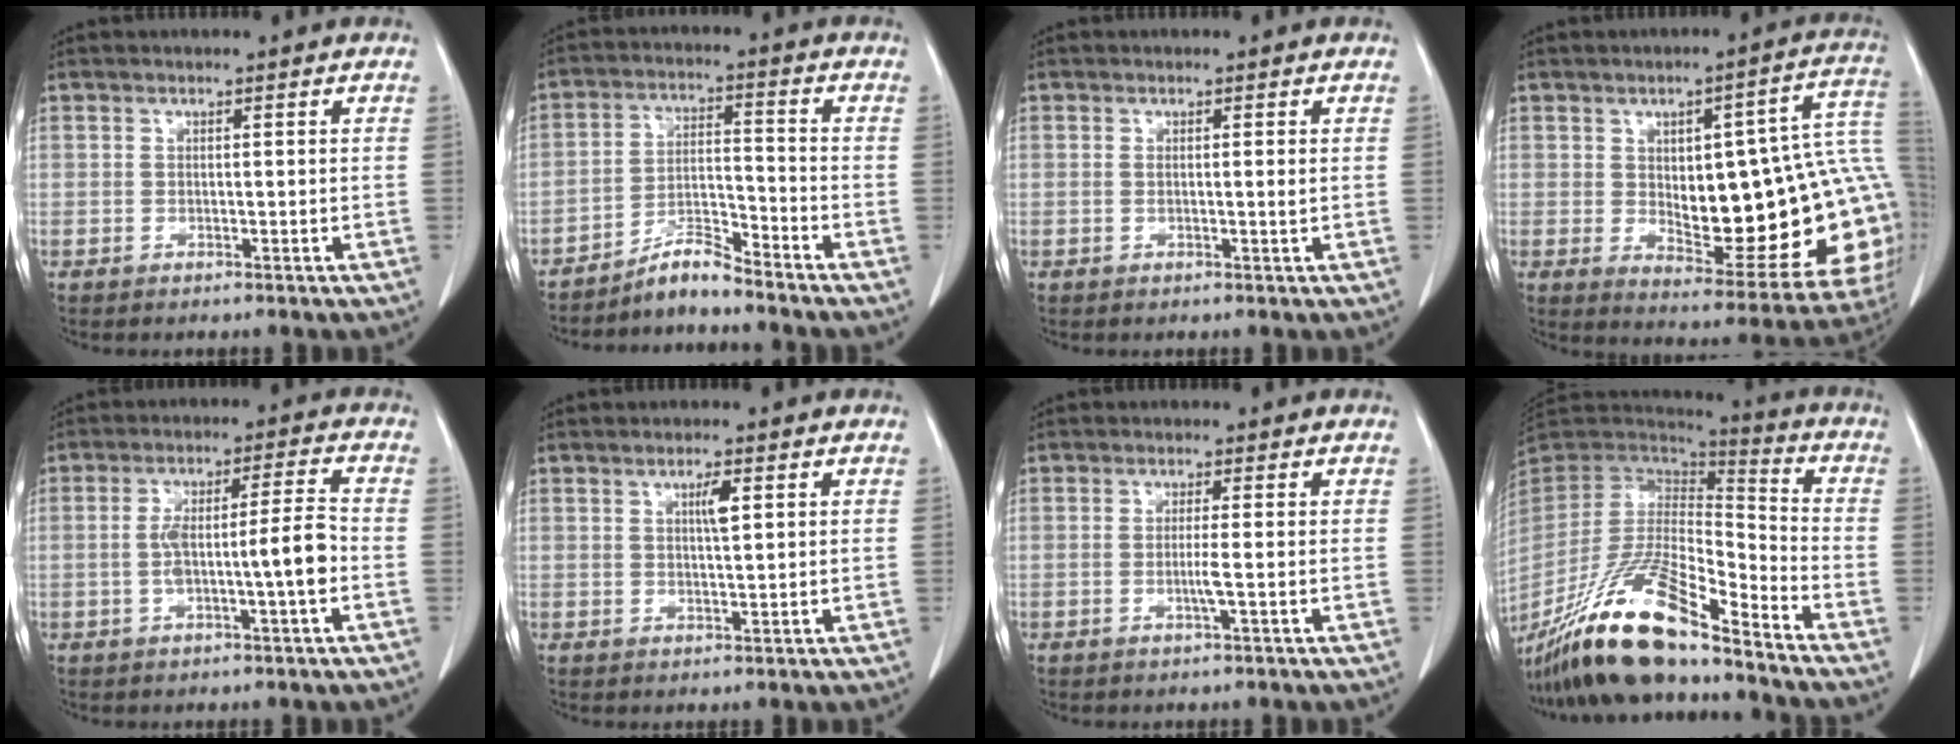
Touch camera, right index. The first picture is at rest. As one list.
[{"total": 5.1, "force": [-4.8, 0.5, 1.5], "torque": [-0.024, 0.002, -0.091]}, {"total": 0.8, "force": [0.1, -0.1, 0.8], "torque": [-0.017, -0.003, 0.004]}, {"total": 24.3, "force": [0.5, 7.4, 23.2], "torque": [-0.232, 0.033, 0.032]}, {"total": 7.6, "force": [-1.7, 0.1, 7.4], "torque": [-0.134, 0.020, -0.024]}, {"total": 2.5, "force": [0.9, 0.3, 2.3], "torque": [-0.040, -0.001, 0.014]}, {"total": 1.9, "force": [-0.4, -0.5, 1.7], "torque": [-0.037, -0.003, -0.008]}, {"total": 20.0, "force": [-15.2, 2.9, 12.6], "torque": [-0.267, -0.026, -0.287]}]